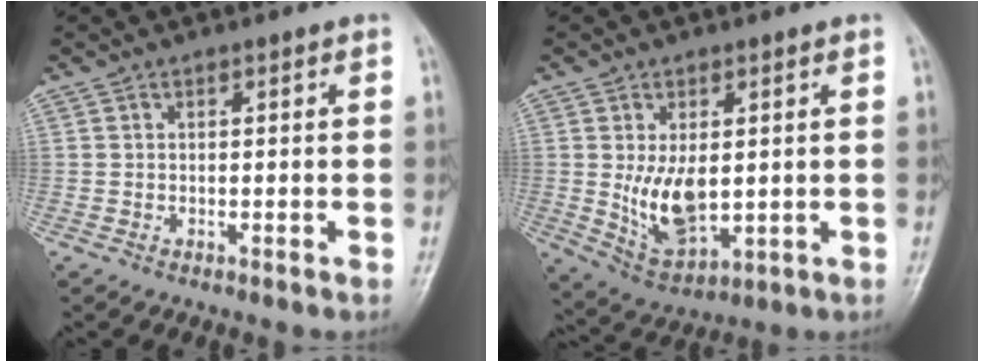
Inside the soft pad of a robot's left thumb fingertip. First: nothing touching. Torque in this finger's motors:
{"motor_torque": [1.37, 2.02, 1.06, -0.09, 0.27]}